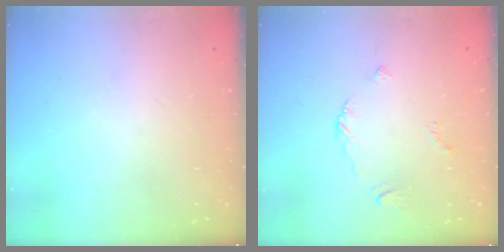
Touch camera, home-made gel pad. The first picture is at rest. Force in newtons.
{"total": 2.3, "press": 2.3, "slide": 0.5}